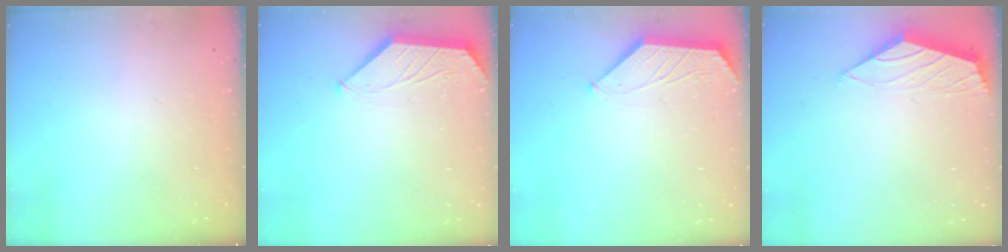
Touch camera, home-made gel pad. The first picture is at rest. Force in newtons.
{"total": 1.1, "press": 1.1, "slide": 0.3}
{"total": 1.2, "press": 1.2, "slide": 0.3}
{"total": 1.5, "press": 1.4, "slide": 0.5}